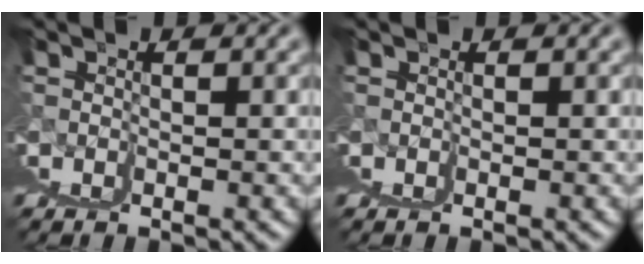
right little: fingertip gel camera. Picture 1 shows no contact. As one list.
[{"total": 0.0}]